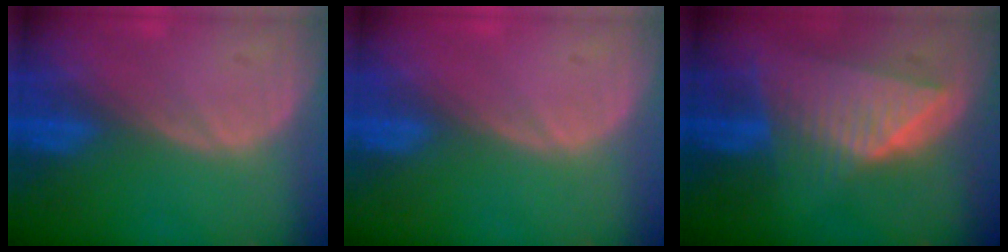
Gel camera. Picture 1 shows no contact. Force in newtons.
{"total": 0.6, "press": 0.1, "slide": 0.6}
{"total": 8.8, "press": 7.9, "slide": 3.7}